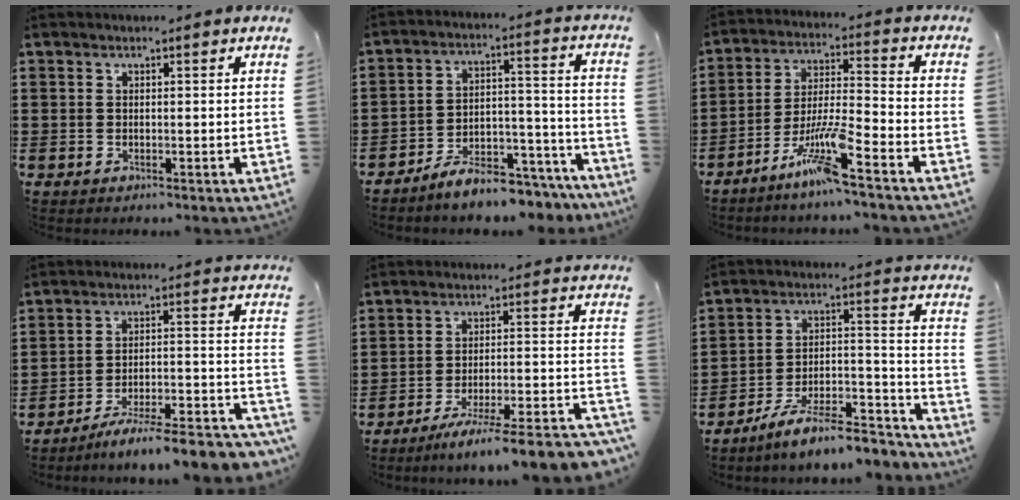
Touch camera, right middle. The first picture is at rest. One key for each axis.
{"total": 7.0, "fx": -6.6, "fy": 1.2, "fz": 1.9, "tx": -0.025, "ty": 0.019, "tz": -0.123}
{"total": 8.6, "fx": -6.2, "fy": 0.1, "fz": 5.9, "tx": -0.128, "ty": -0.012, "tz": -0.124}
{"total": 6.5, "fx": -6.2, "fy": -0.5, "fz": 2.1, "tx": -0.025, "ty": -0.006, "tz": -0.117}
{"total": 6.9, "fx": -6.2, "fy": -0.8, "fz": 2.8, "tx": -0.035, "ty": -0.013, "tz": -0.118}
{"total": 10.3, "fx": -8.8, "fy": 1.4, "fz": 5.0, "tx": -0.084, "ty": 0.021, "tz": -0.170}